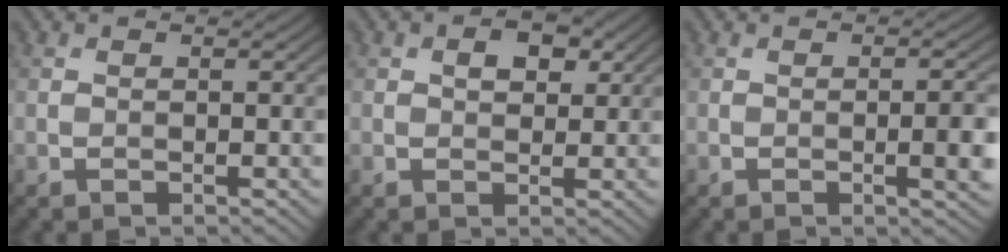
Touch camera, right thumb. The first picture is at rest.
{"total": 3.1, "force": [1.1, 2.0, 2.2], "torque": [-0.034, 0.001, 0.017]}
{"total": 3.4, "force": [-0.6, 0.5, 3.3], "torque": [-0.051, 0.002, -0.008]}